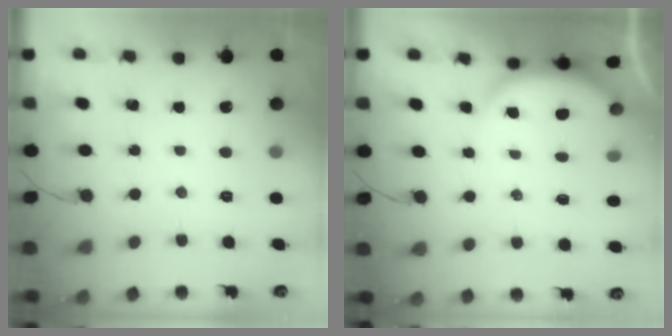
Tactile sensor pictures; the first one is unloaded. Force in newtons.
{"total": 3.5, "press": 3.4, "slide": 0.6}